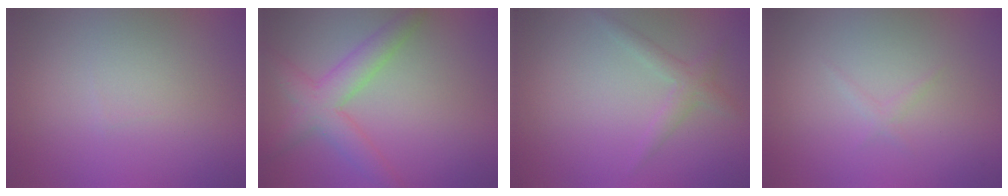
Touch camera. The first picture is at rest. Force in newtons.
{"total": 3.5, "press": 3.5, "slide": 0.2}
{"total": 1.8, "press": 1.8, "slide": 0.1}
{"total": 0.7, "press": 0.7, "slide": 0.0}